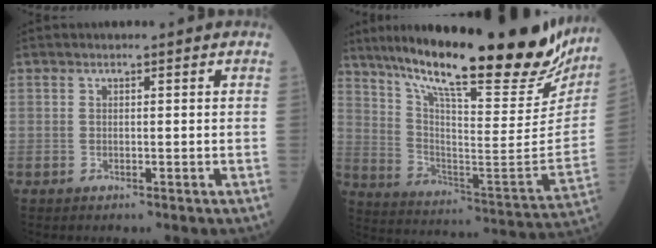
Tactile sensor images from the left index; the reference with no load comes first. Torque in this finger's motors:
{"motor_torque": [0.41, -0.58, 0.96, 0.21]}